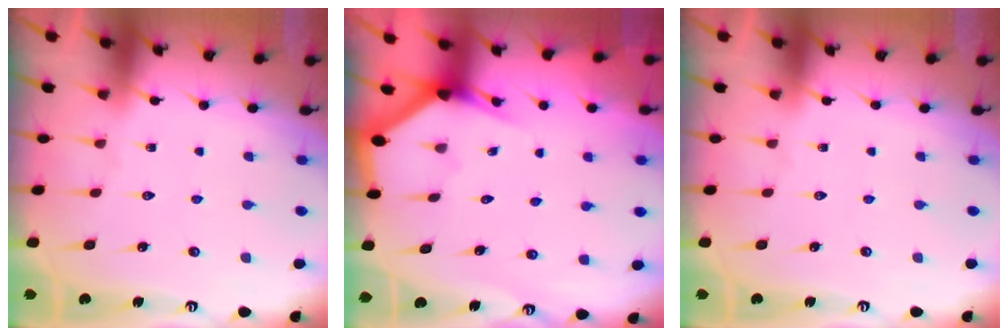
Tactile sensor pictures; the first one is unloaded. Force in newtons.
{"total": 2.7, "press": 2.7, "slide": 0.1}
{"total": 0.0}